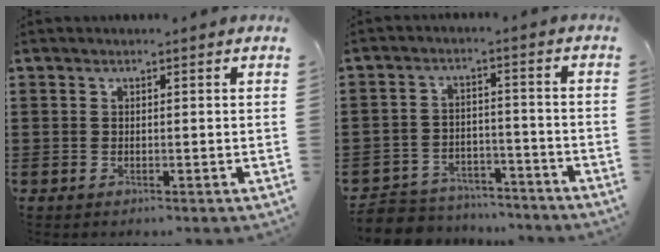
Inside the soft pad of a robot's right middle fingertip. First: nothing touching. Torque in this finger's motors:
{"motor_torque": [0.16, -0.15, 0.06, 0.01]}